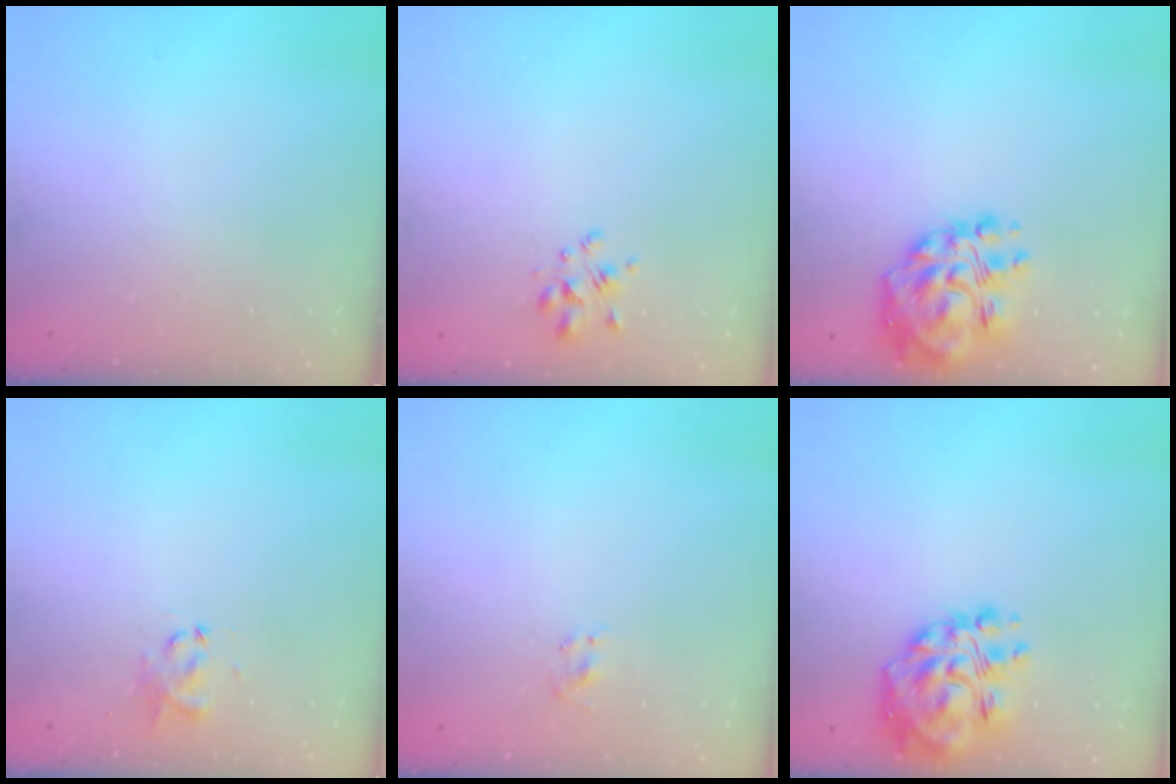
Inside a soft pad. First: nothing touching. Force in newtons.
{"total": 2.4, "press": 2.3, "slide": 0.7}
{"total": 12.7, "press": 12.1, "slide": 3.6}
{"total": 2.9, "press": 2.8, "slide": 1.0}
{"total": 1.0, "press": 0.6, "slide": 0.8}
{"total": 12.7, "press": 12.1, "slide": 3.6}